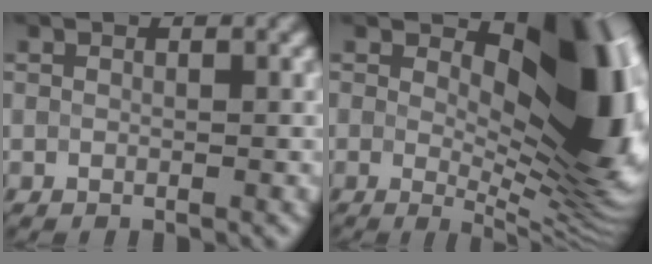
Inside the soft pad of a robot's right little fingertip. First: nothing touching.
{"total": 11.6, "force": [2.4, 5.0, 10.2], "torque": [-0.139, -0.005, 0.042]}